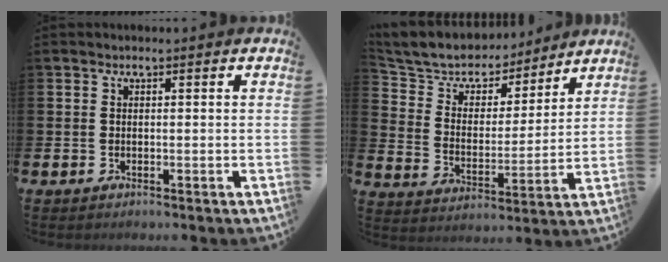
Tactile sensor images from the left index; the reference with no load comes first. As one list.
[{"total": 8.3, "force": [7.6, 3.1, 1.0], "torque": [-0.073, -0.051, 0.138]}]